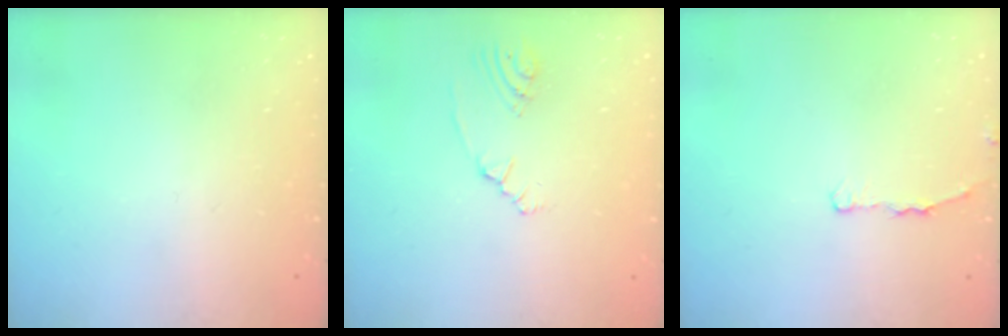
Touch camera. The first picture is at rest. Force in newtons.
{"total": 2.4, "press": 2.2, "slide": 1.1}
{"total": 2.8, "press": 2.7, "slide": 0.5}